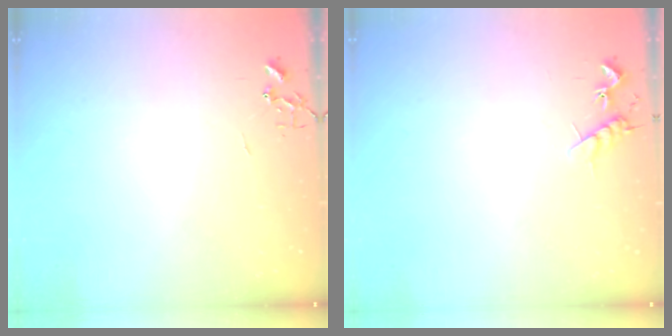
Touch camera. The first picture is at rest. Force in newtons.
{"total": 7.0, "press": 6.9, "slide": 0.6}